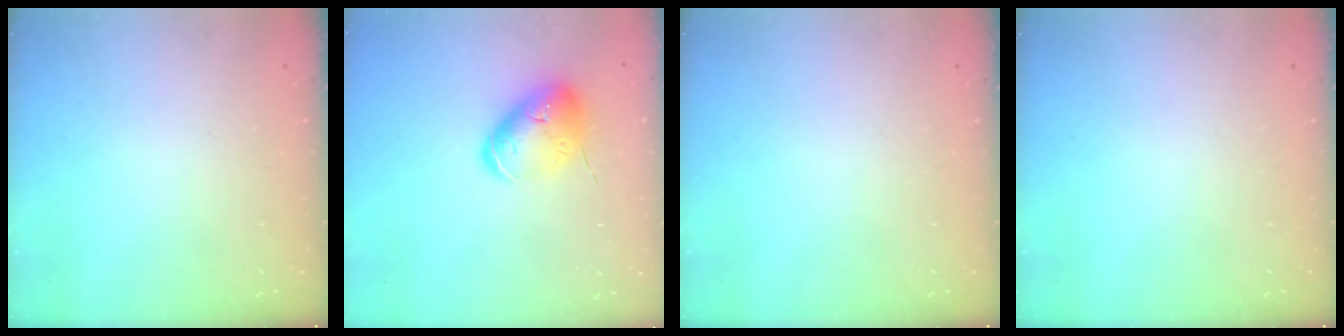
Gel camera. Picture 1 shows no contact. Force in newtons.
{"total": 12.5, "press": 12.4, "slide": 1.9}
{"total": 0.0}
{"total": 0.0}